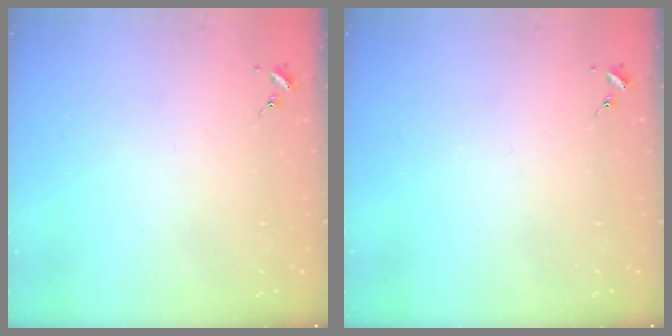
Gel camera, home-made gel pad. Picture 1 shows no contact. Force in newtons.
{"total": 0.0}